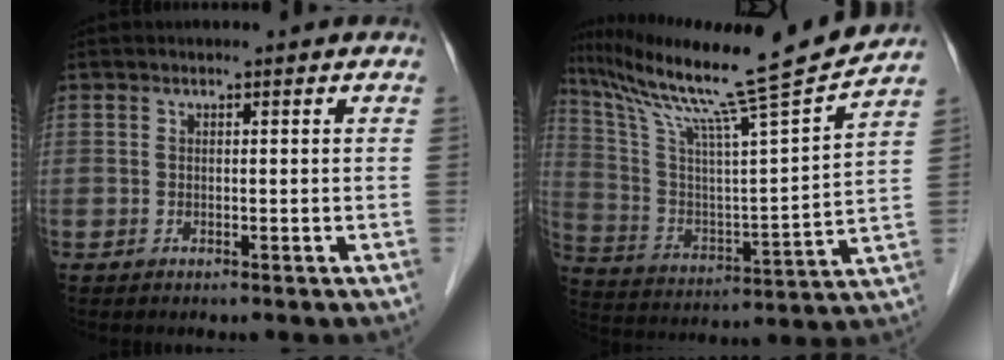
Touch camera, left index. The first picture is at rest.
{"total": 20.7, "force": [17.9, -2.2, 10.2], "torque": [-0.187, -0.033, 0.286]}